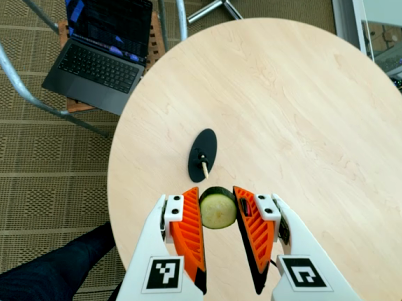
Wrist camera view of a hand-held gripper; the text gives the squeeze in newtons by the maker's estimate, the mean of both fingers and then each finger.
{"total": 7.3, "left": 7.1, "right": 7.6}